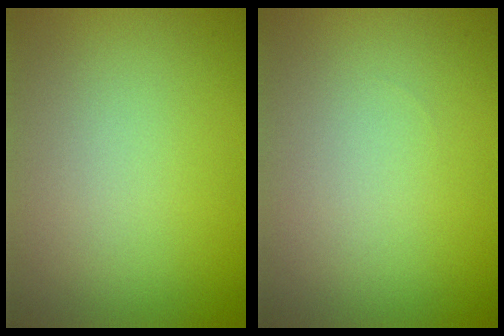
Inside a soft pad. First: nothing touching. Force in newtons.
{"total": 0.0}